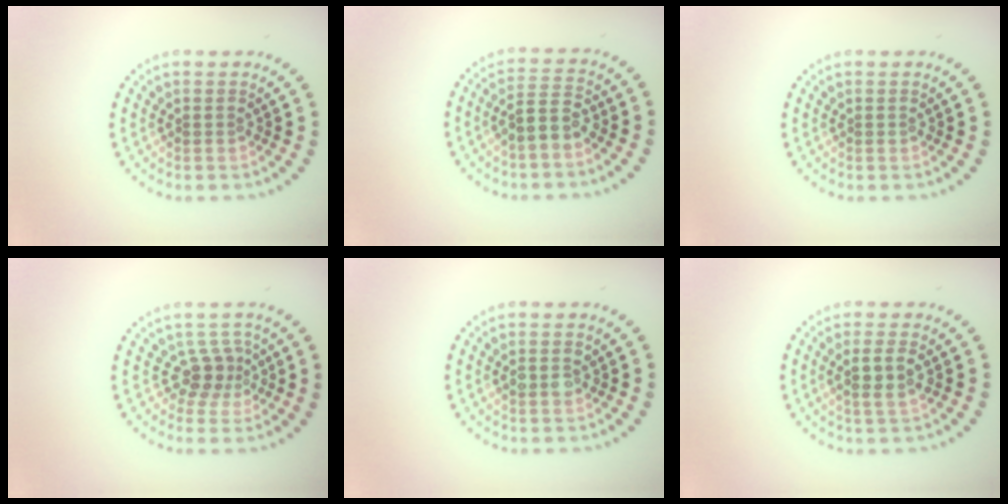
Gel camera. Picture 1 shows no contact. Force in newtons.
{"total": 2.7, "press": 2.5, "slide": 1.0}
{"total": 0.0}
{"total": 2.5, "press": 1.9, "slide": 1.7}
{"total": 1.6, "press": 1.6, "slide": 0.3}
{"total": 2.5, "press": 2.2, "slide": 1.1}